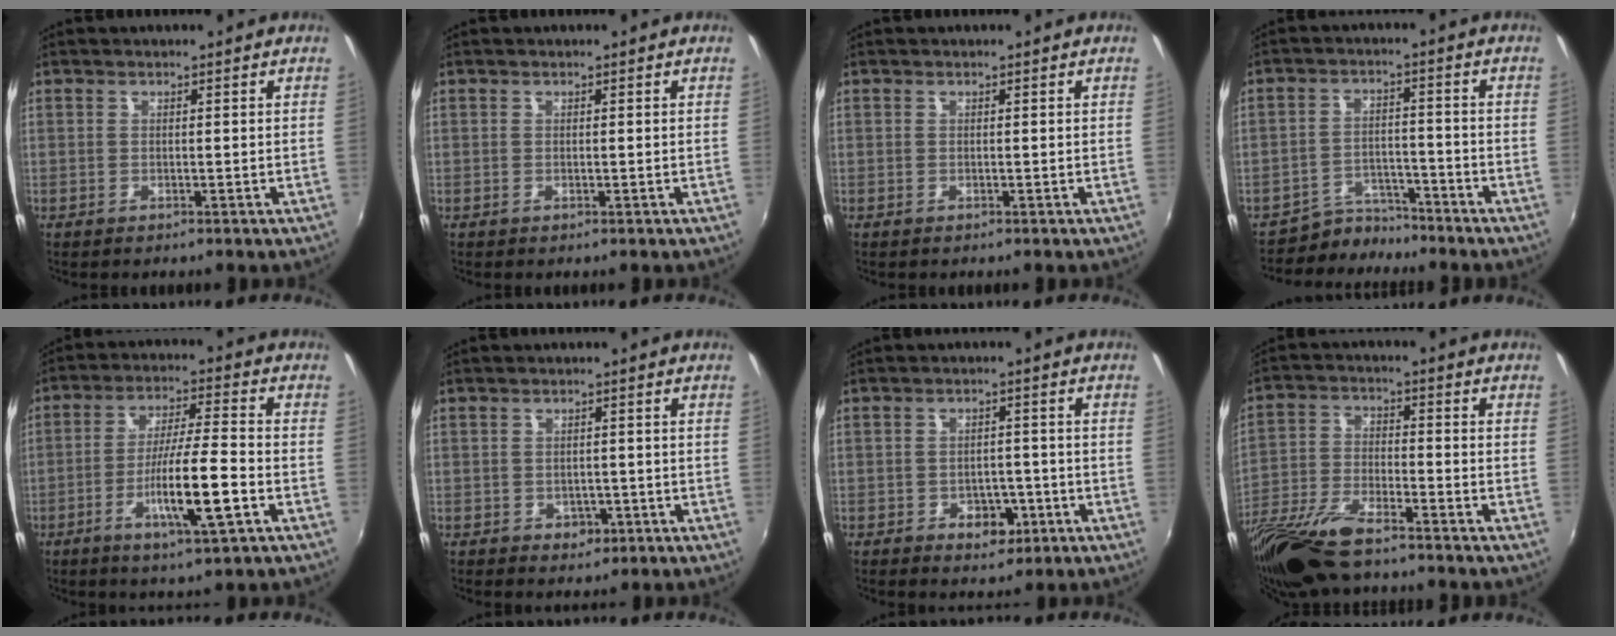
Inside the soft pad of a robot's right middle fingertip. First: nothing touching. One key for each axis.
{"total": 0.0}
{"total": 0.0}
{"total": 5.2, "fx": -4.7, "fy": 1.9, "fz": -0.9, "tx": 0.014, "ty": 0.018, "tz": -0.076}
{"total": 11.4, "fx": -4.4, "fy": 0.8, "fz": 10.5, "tx": -0.195, "ty": -0.012, "tz": -0.077}
{"total": 2.9, "fx": -0.9, "fy": 2.6, "fz": 0.9, "tx": -0.020, "ty": 0.002, "tz": -0.004}
{"total": 5.4, "fx": -2.6, "fy": 3.9, "fz": 2.6, "tx": -0.050, "ty": 0.000, "tz": -0.026}
{"total": 16.1, "fx": -12.4, "fy": 3.8, "fz": 9.5, "tx": -0.204, "ty": -0.039, "tz": -0.234}